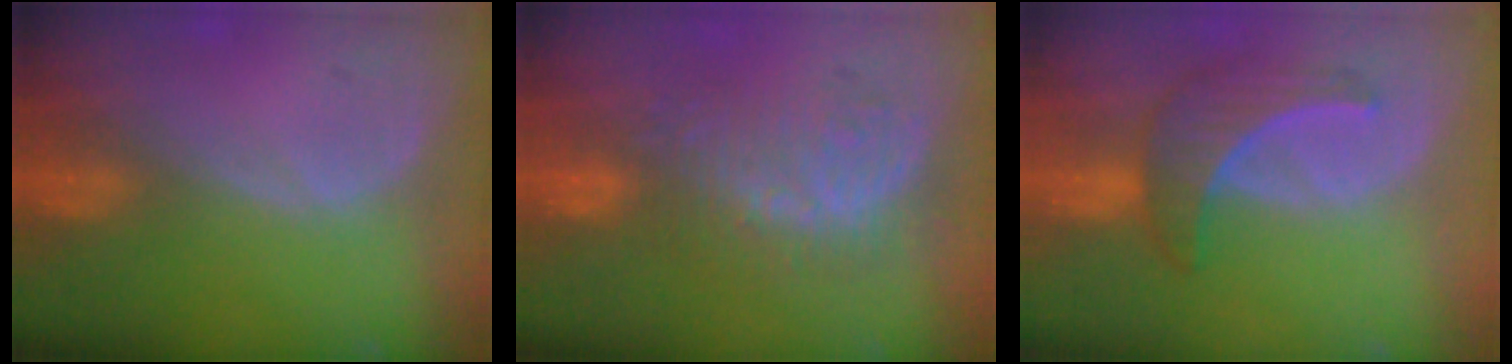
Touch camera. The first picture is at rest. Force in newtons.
{"total": 9.0, "press": 8.4, "slide": 3.3}
{"total": 5.7, "press": 5.6, "slide": 0.9}